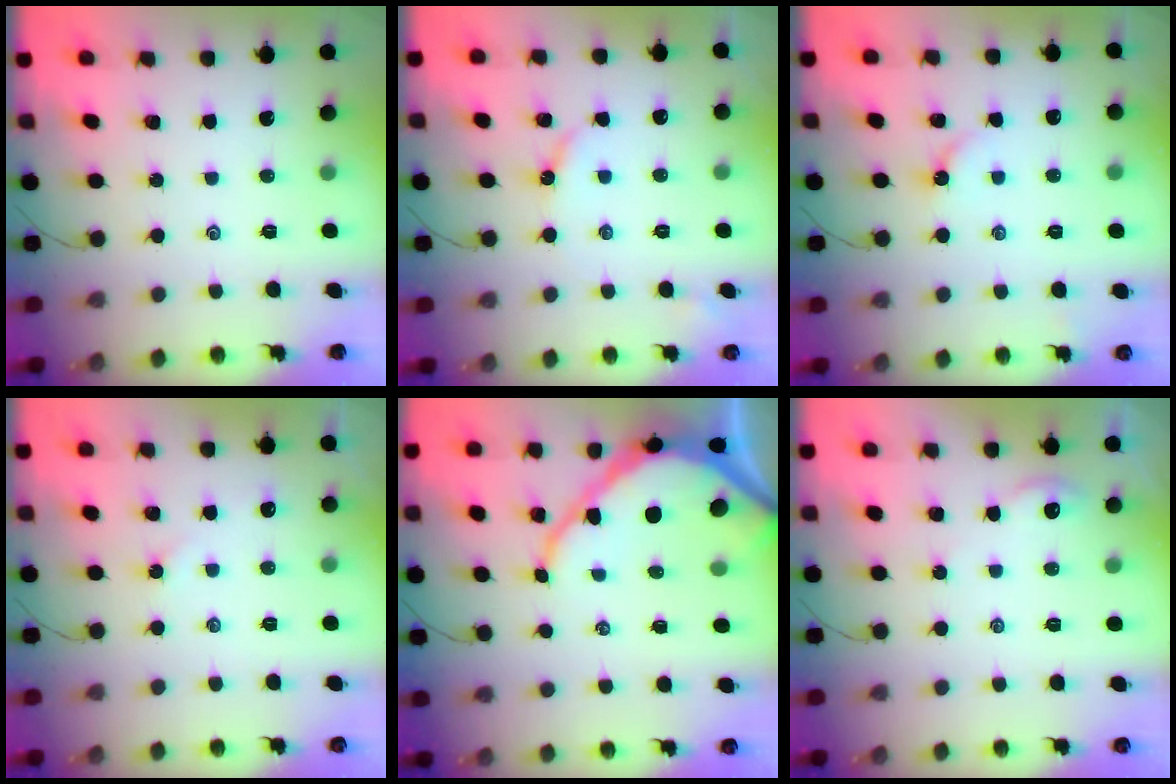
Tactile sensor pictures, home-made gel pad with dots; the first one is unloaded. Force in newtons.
{"total": 4.1, "press": 4.0, "slide": 0.4}
{"total": 2.6, "press": 2.5, "slide": 0.4}
{"total": 1.9, "press": 1.9, "slide": 0.3}
{"total": 11.3, "press": 11.2, "slide": 1.2}
{"total": 2.2, "press": 2.2, "slide": 0.4}